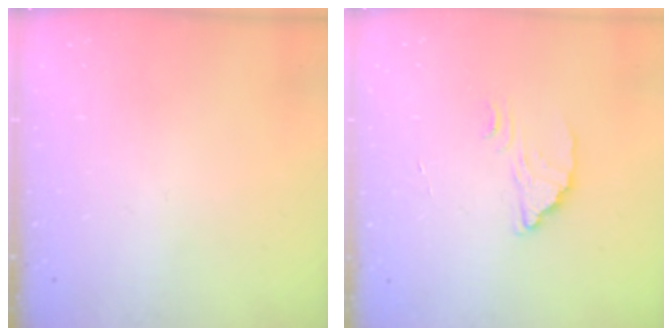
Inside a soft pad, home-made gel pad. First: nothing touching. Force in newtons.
{"total": 2.6, "press": 2.6, "slide": 0.1}